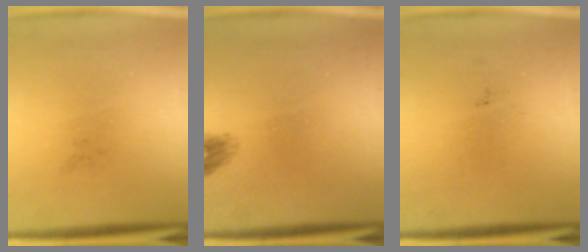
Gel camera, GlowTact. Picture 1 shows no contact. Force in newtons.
{"total": 1.3}
{"total": 0.0}